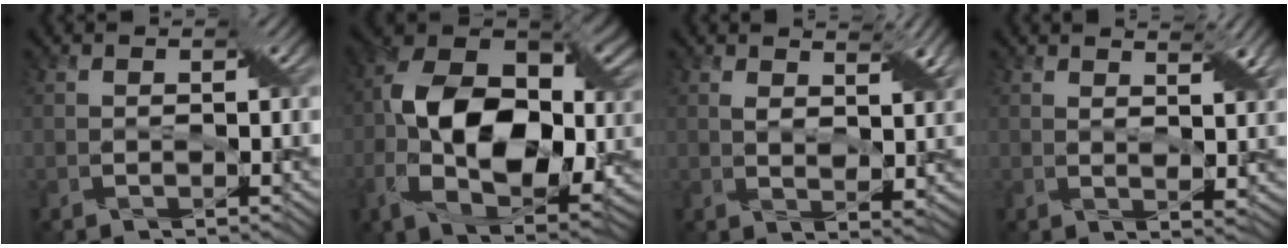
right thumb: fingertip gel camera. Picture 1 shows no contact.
{"total": 16.0, "force": [-0.2, 10.4, 12.2], "torque": [-0.232, 0.004, -0.014]}
{"total": 4.8, "force": [2.6, 2.0, 3.5], "torque": [-0.065, -0.005, 0.047]}
{"total": 4.3, "force": [2.7, 1.2, 3.0], "torque": [-0.055, -0.004, 0.047]}